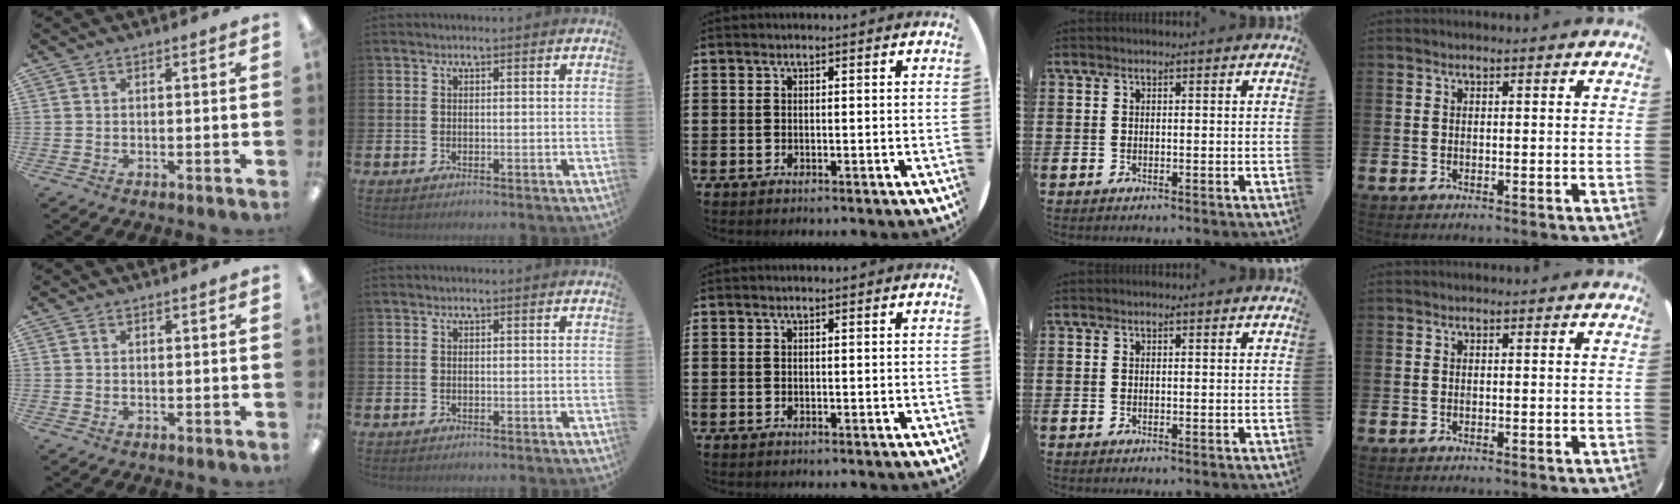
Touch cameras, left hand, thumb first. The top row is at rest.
{}